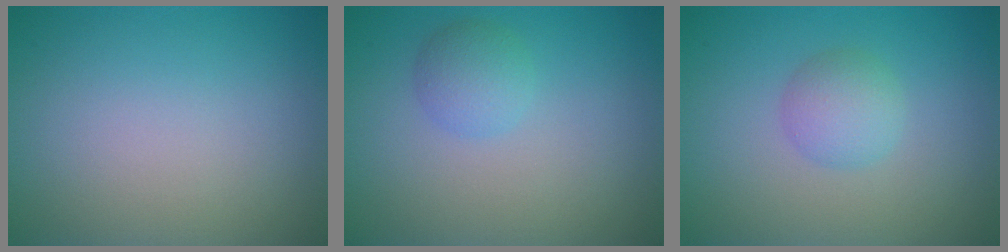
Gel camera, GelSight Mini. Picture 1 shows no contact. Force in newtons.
{"total": 2.1, "press": 2.1, "slide": 0.2}
{"total": 2.3, "press": 2.3, "slide": 0.1}